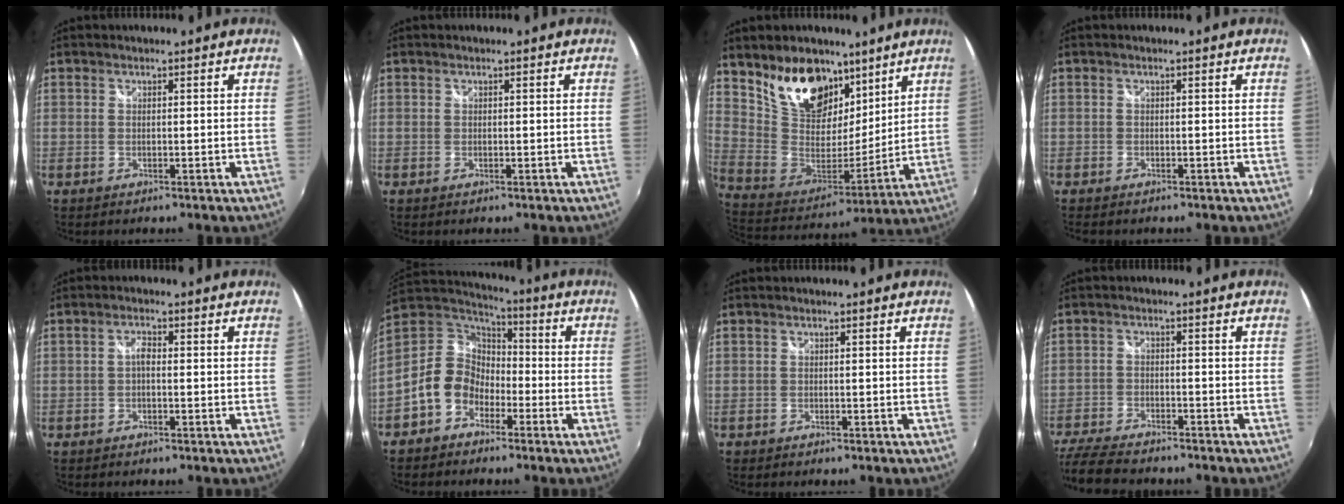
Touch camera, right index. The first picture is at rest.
{"total": 0.0}
{"total": 18.7, "force": [11.7, 11.0, 9.5], "torque": [-0.200, 0.018, 0.228]}
{"total": 1.4, "force": [-1.1, 0.7, 0.4], "torque": [-0.014, -0.007, -0.020]}
{"total": 1.7, "force": [-0.4, 0.8, 1.4], "torque": [-0.028, 0.006, -0.009]}
{"total": 11.5, "force": [-5.4, 8.7, 5.1], "torque": [-0.117, 0.025, -0.106]}
{"total": 0.8, "force": [-0.5, 0.6, -0.1], "torque": [-0.002, -0.001, -0.009]}
{"total": 12.1, "force": [-10.4, 3.5, 5.0], "torque": [-0.138, -0.025, -0.184]}